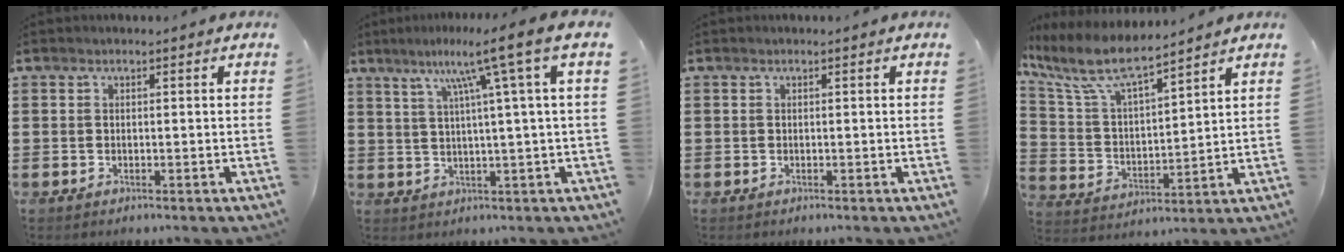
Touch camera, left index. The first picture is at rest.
{"total": 9.0, "force": [4.1, -1.4, 7.9], "torque": [-0.147, -0.011, 0.053]}
{"total": 0.0}
{"total": 8.6, "force": [7.1, 1.6, 4.7], "torque": [-0.122, -0.032, 0.120]}